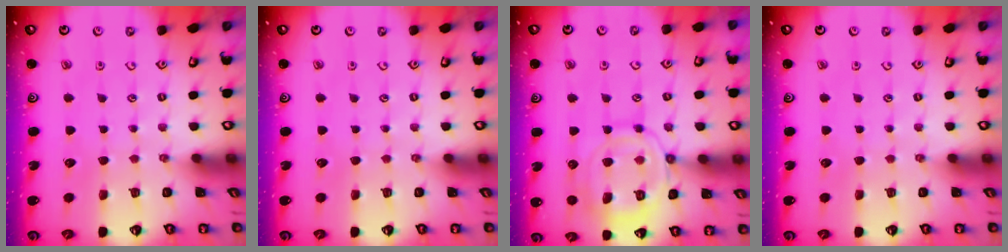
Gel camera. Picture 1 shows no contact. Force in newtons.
{"total": 0.0}
{"total": 13.3, "press": 13.3, "slide": 1.3}
{"total": 0.0}